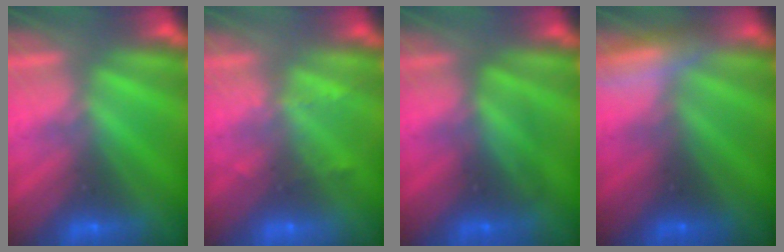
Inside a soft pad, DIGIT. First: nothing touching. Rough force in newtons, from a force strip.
{"total": 2.3}
{"total": 2.4}
{"total": 2.8}